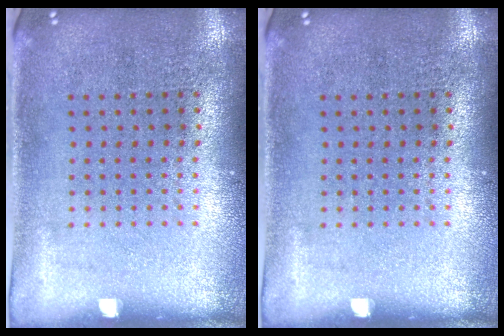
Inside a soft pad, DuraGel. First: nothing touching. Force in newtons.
{"total": 0.0}